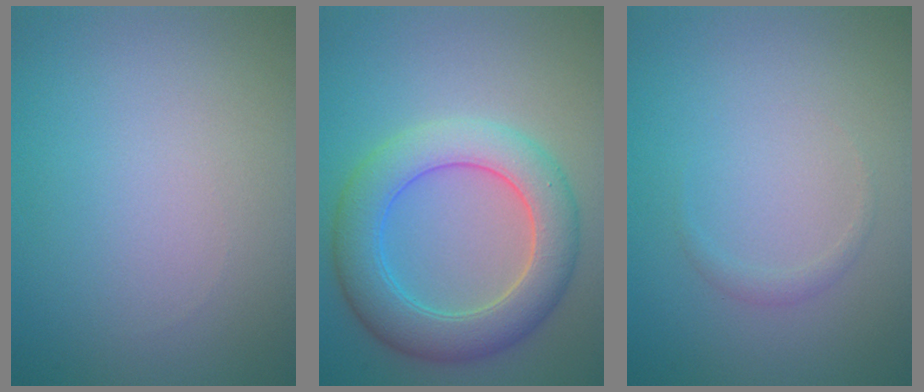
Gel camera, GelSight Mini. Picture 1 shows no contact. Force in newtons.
{"total": 6.8, "press": 6.8, "slide": 0.1}
{"total": 0.8, "press": 0.8, "slide": 0.0}